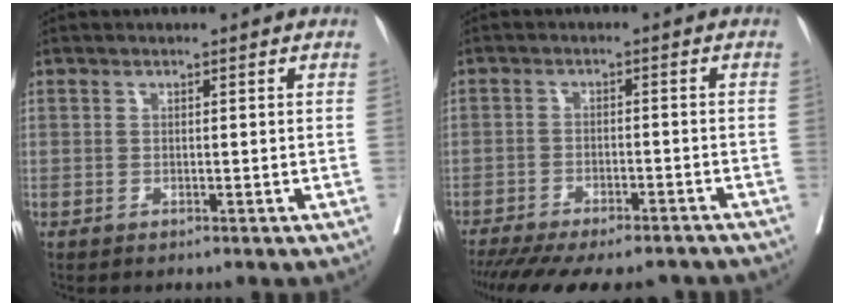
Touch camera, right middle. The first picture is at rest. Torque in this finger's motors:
{"motor_torque": [1.05, -1.09, 0.41, 0.06]}